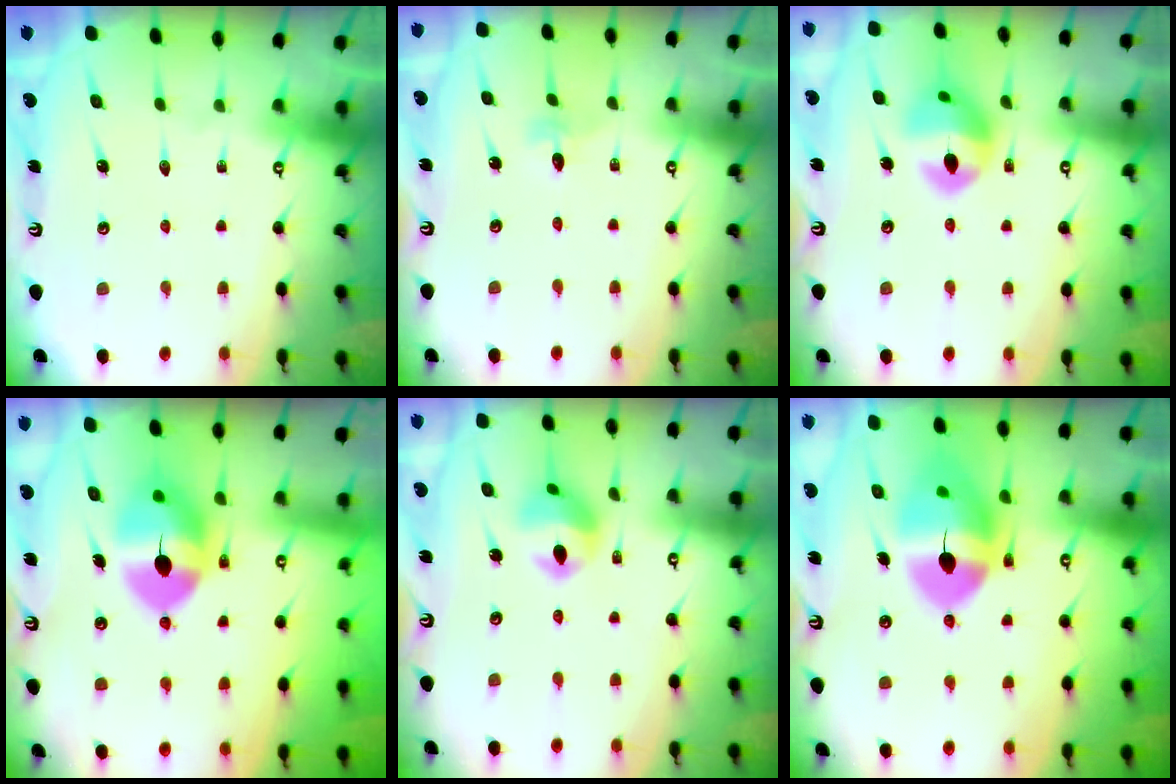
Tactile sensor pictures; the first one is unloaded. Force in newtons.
{"total": 2.3, "press": 2.3, "slide": 0.2}
{"total": 13.3, "press": 13.2, "slide": 1.6}
{"total": 11.2, "press": 11.1, "slide": 1.9}
{"total": 11.2, "press": 11.1, "slide": 1.5}
{"total": 14.6, "press": 14.4, "slide": 1.8}